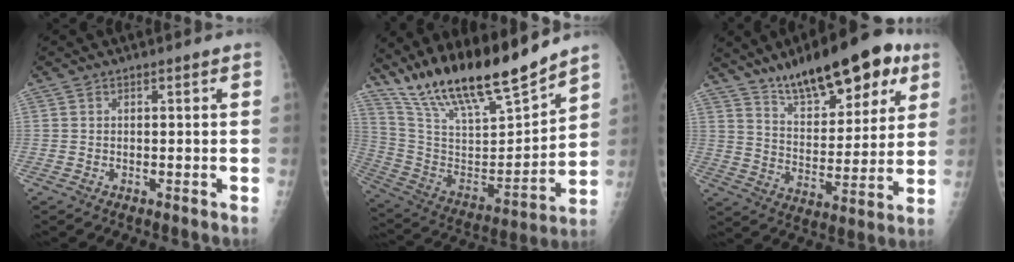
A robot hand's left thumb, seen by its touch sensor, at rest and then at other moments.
{"total": 22.0, "force": [18.5, 3.8, 11.3], "torque": [-0.175, -0.089, 0.335]}
{"total": 20.0, "force": [13.0, 7.7, 13.2], "torque": [-0.156, -0.049, 0.208]}